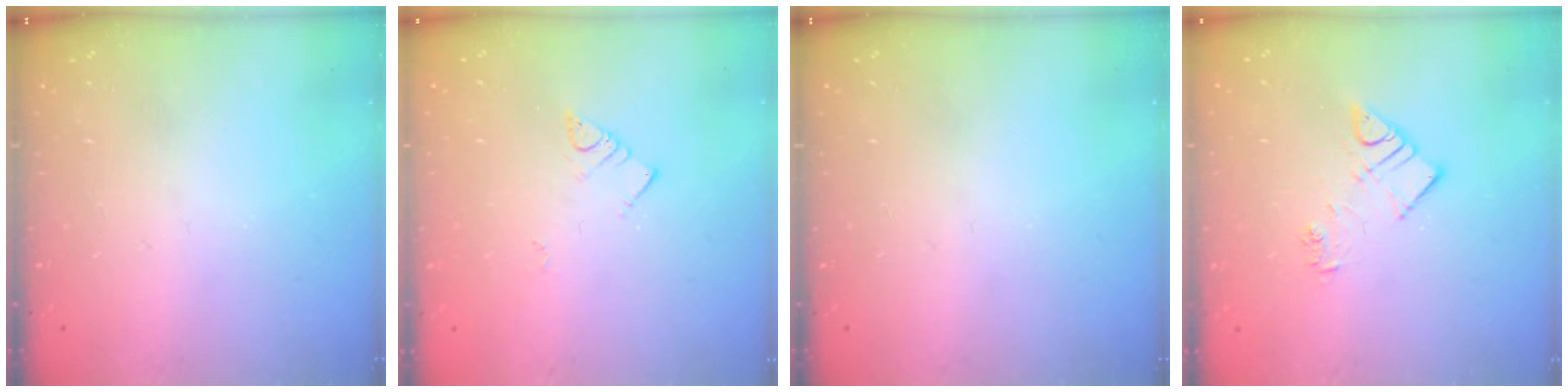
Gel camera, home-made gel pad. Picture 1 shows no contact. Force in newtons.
{"total": 2.9, "press": 2.9, "slide": 0.3}
{"total": 0.0}
{"total": 7.7, "press": 7.7, "slide": 0.2}